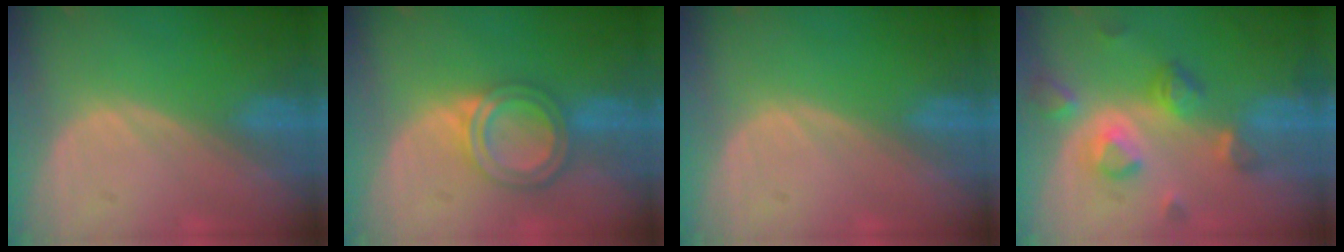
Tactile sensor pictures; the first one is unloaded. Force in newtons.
{"total": 6.2, "press": 5.4, "slide": 3.0}
{"total": 0.0}
{"total": 8.0, "press": 7.1, "slide": 3.7}